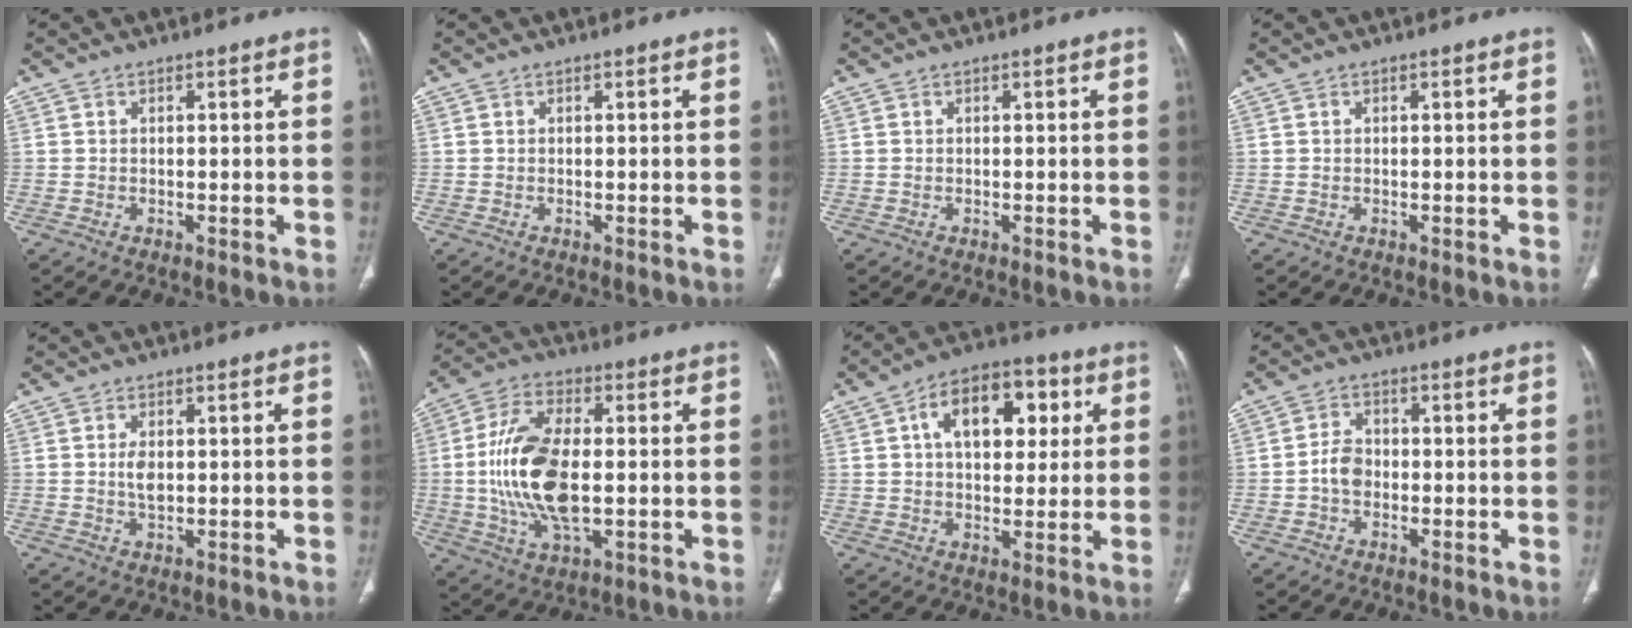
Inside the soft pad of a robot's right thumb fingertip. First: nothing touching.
{"total": 0.0}
{"total": 0.0}
{"total": 0.0}
{"total": 3.2, "force": [0.3, 1.8, 2.6], "torque": [-0.046, -0.003, 0.006]}
{"total": 18.9, "force": [0.0, 9.9, 16.1], "torque": [-0.320, 0.003, 0.005]}
{"total": 14.5, "force": [4.2, 8.7, 10.9], "torque": [-0.132, 0.012, 0.061]}
{"total": 4.0, "force": [-1.0, 3.0, 2.5], "torque": [-0.036, 0.014, -0.025]}